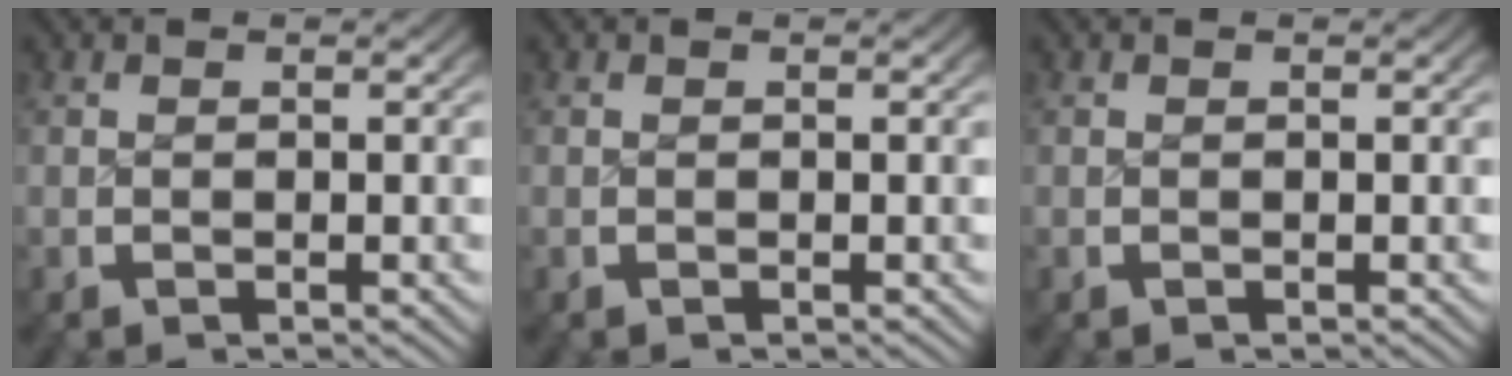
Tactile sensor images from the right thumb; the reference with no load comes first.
{"total": 0.0}
{"total": 0.0}